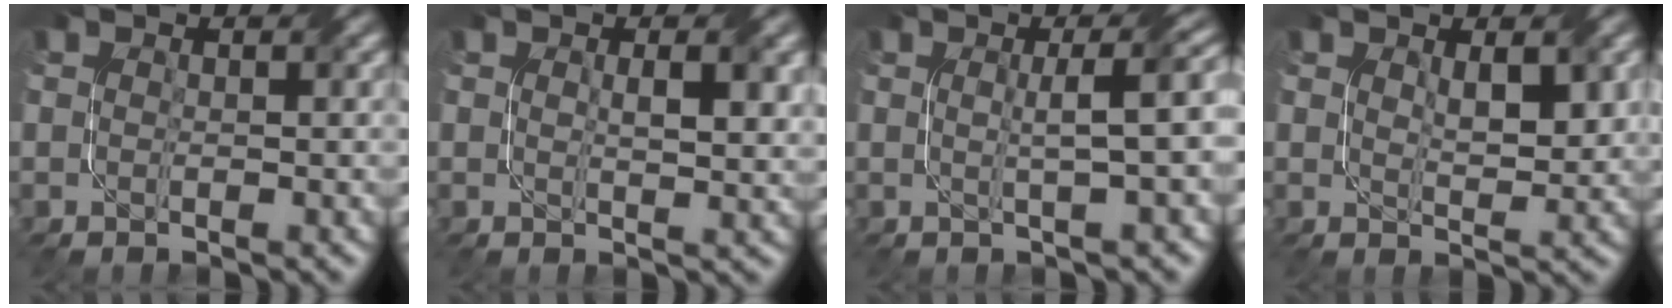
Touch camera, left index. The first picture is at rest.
{"total": 2.9, "force": [0.8, 0.8, 2.7], "torque": [-0.043, -0.001, 0.015]}
{"total": 4.7, "force": [0.5, 1.2, 4.5], "torque": [-0.044, 0.020, 0.006]}
{"total": 2.8, "force": [1.1, 1.2, 2.4], "torque": [-0.041, -0.006, 0.024]}